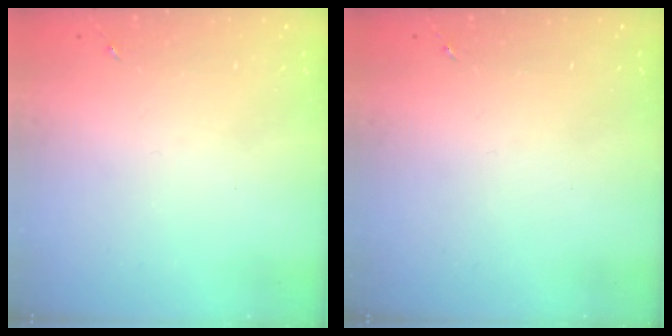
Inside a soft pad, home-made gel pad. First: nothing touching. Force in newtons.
{"total": 0.0}